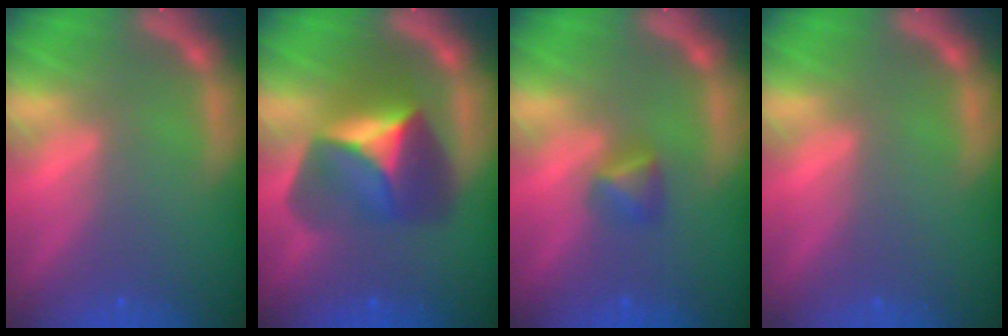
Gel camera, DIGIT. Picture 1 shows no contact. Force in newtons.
{"total": 7.4}
{"total": 1.9}
{"total": 0.0}